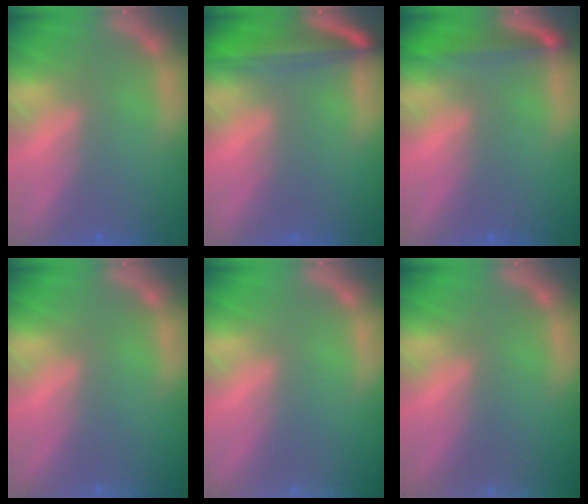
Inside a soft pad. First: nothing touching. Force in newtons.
{"total": 7.6}
{"total": 4.5}
{"total": 1.4}
{"total": 3.5}
{"total": 9.5}